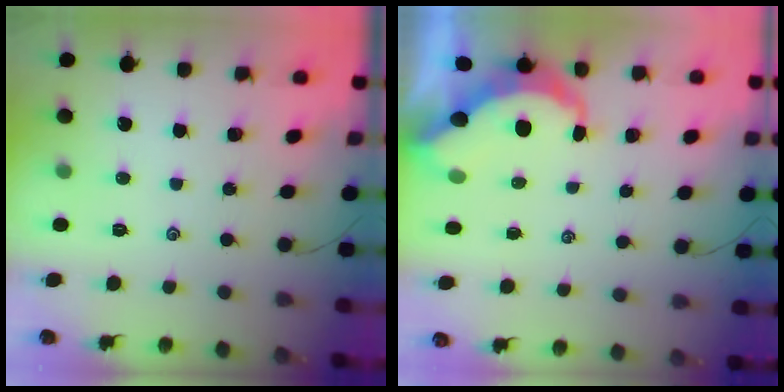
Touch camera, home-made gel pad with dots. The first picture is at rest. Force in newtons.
{"total": 6.3, "press": 6.3, "slide": 0.8}